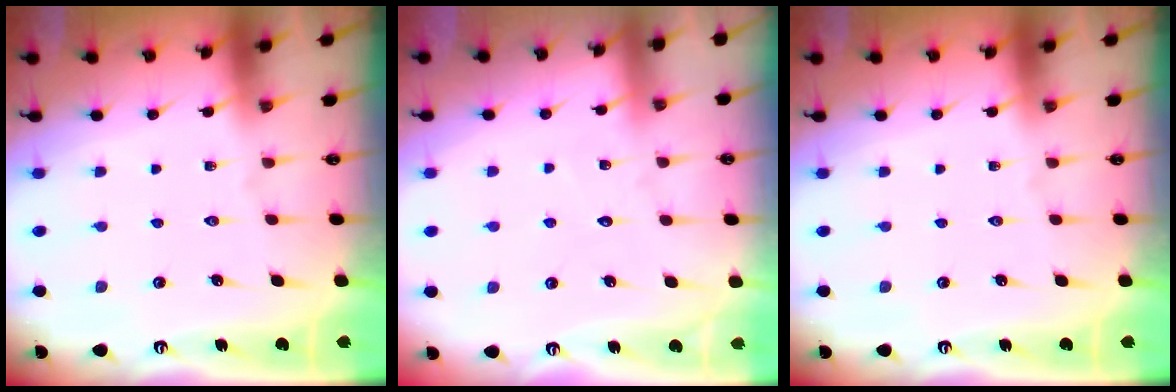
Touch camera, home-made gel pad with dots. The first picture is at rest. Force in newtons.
{"total": 2.6, "press": 2.6, "slide": 0.2}
{"total": 0.0}